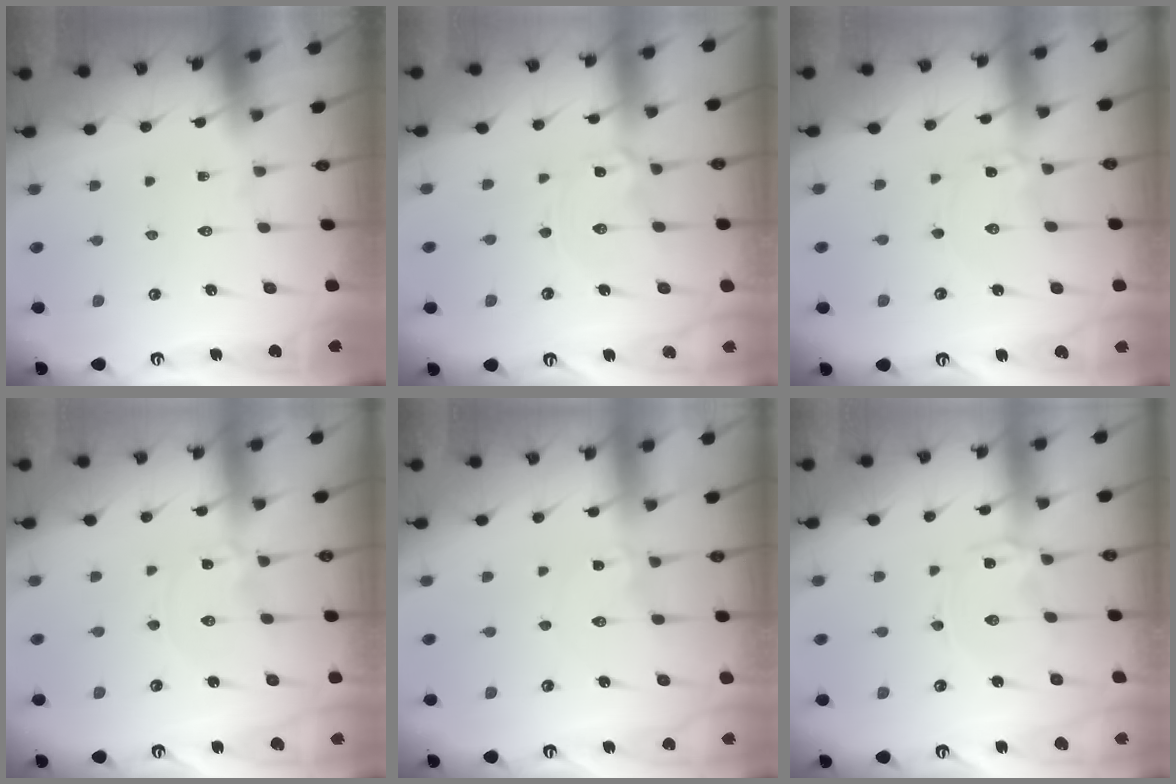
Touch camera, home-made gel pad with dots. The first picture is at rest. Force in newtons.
{"total": 1.7, "press": 1.7, "slide": 0.1}
{"total": 1.4, "press": 1.4, "slide": 0.1}
{"total": 0.0}
{"total": 0.6, "press": 0.6, "slide": 0.2}
{"total": 0.0}